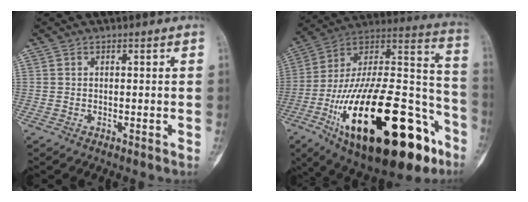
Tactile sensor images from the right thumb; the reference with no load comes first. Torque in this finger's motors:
{"motor_torque": [1.21, 1.79, 2.32, -0.46, 0.39]}